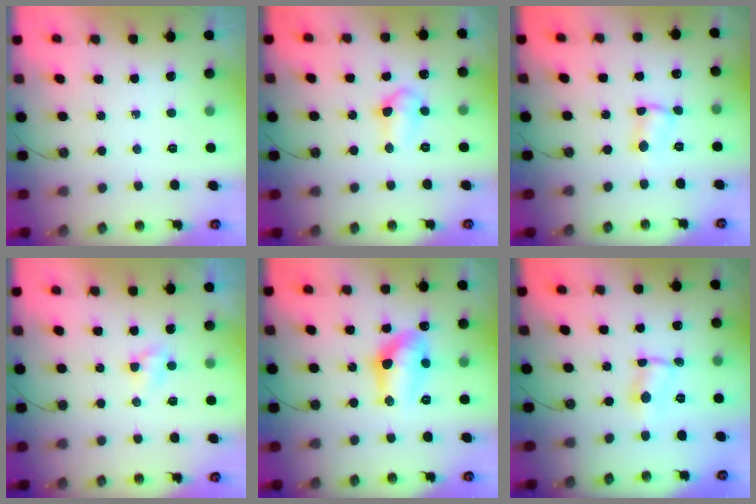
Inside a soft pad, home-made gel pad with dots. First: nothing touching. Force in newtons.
{"total": 8.3, "press": 7.4, "slide": 3.8}
{"total": 2.5, "press": 2.5, "slide": 0.5}
{"total": 2.4, "press": 2.4, "slide": 0.3}
{"total": 11.6, "press": 11.5, "slide": 1.1}
{"total": 1.0, "press": 0.6, "slide": 0.8}